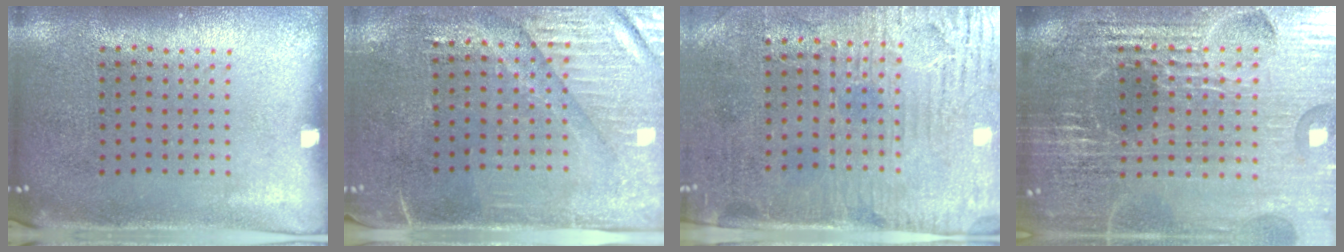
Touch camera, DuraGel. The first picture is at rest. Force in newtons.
{"total": 3.5, "press": 3.2, "slide": 1.6}
{"total": 3.3, "press": 2.8, "slide": 1.7}
{"total": 5.8, "press": 5.2, "slide": 2.5}